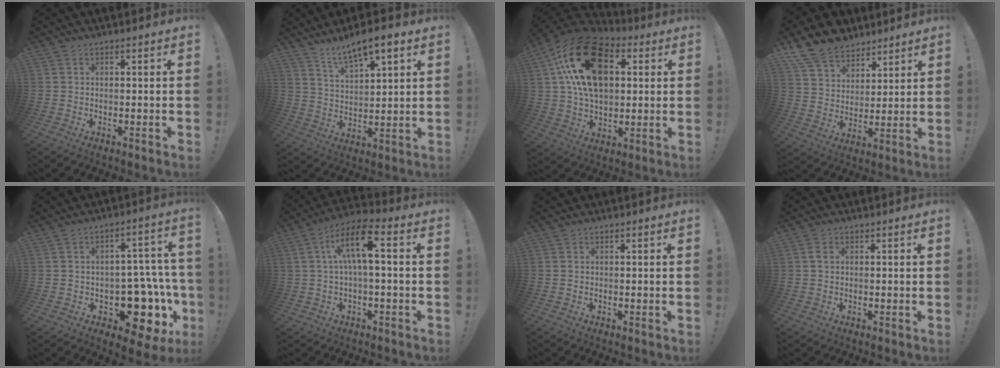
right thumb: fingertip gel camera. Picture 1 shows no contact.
{"total": 9.4, "force": [7.2, 2.5, 5.6], "torque": [-0.096, -0.038, 0.127]}
{"total": 24.0, "force": [7.1, 15.4, 17.0], "torque": [-0.294, -0.018, 0.126]}
{"total": 12.7, "force": [9.9, 7.3, 3.3], "torque": [-0.070, -0.070, 0.194]}
{"total": 15.6, "force": [-5.8, 9.9, 10.5], "torque": [-0.094, 0.043, -0.080]}
{"total": 12.4, "force": [2.4, 3.9, 11.5], "torque": [-0.201, 0.000, 0.036]}
{"total": 0.0}
{"total": 1.6, "force": [0.2, 1.2, 1.1], "torque": [-0.018, 0.003, 0.004]}